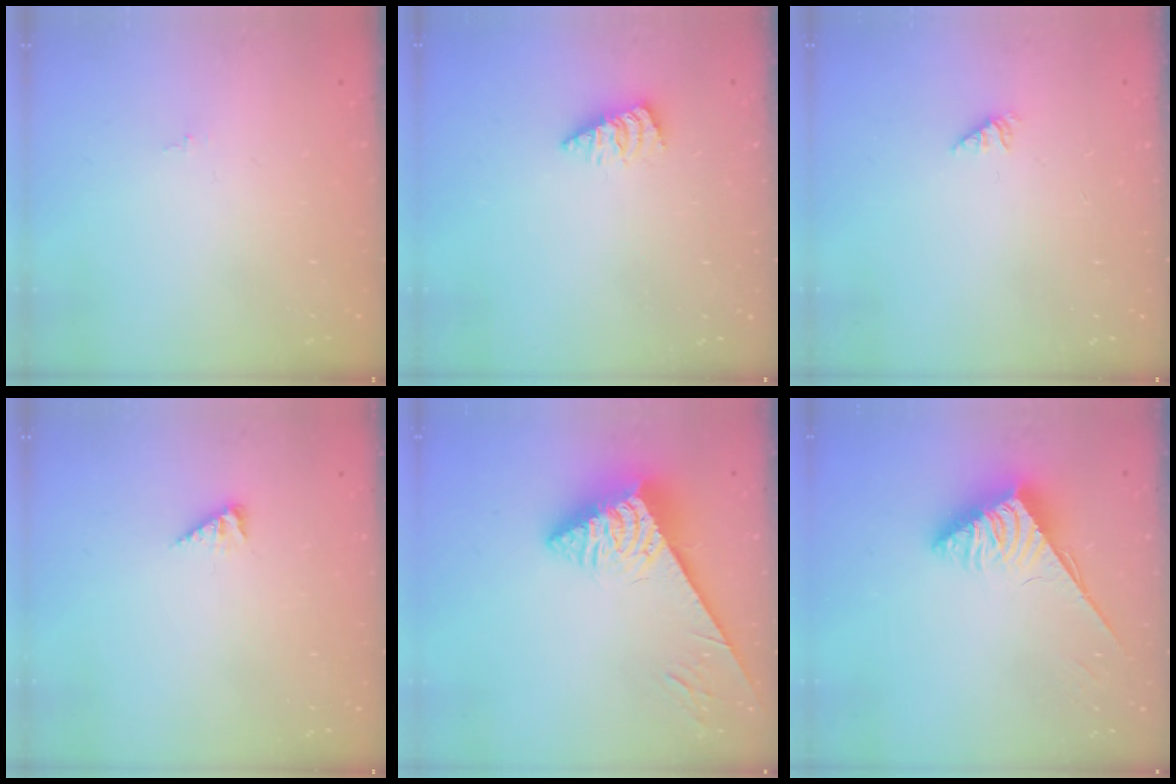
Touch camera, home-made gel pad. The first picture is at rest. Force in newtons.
{"total": 1.4, "press": 1.3, "slide": 0.2}
{"total": 1.1, "press": 1.1, "slide": 0.1}
{"total": 4.6, "press": 4.6, "slide": 0.7}
{"total": 6.3, "press": 6.2, "slide": 1.2}
{"total": 3.8, "press": 3.7, "slide": 0.6}